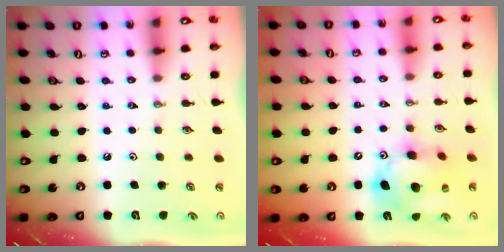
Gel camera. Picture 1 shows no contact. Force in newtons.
{"total": 15.5, "press": 15.3, "slide": 2.4}